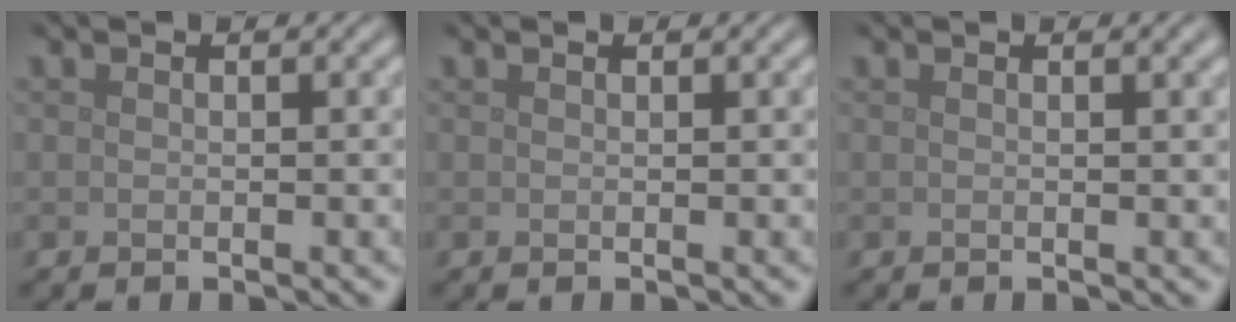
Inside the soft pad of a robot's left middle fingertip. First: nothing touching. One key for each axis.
{"total": 0.0}
{"total": 1.1, "fx": 0.6, "fy": 0.3, "fz": 0.9, "tx": -0.006, "ty": 0.005, "tz": 0.008}